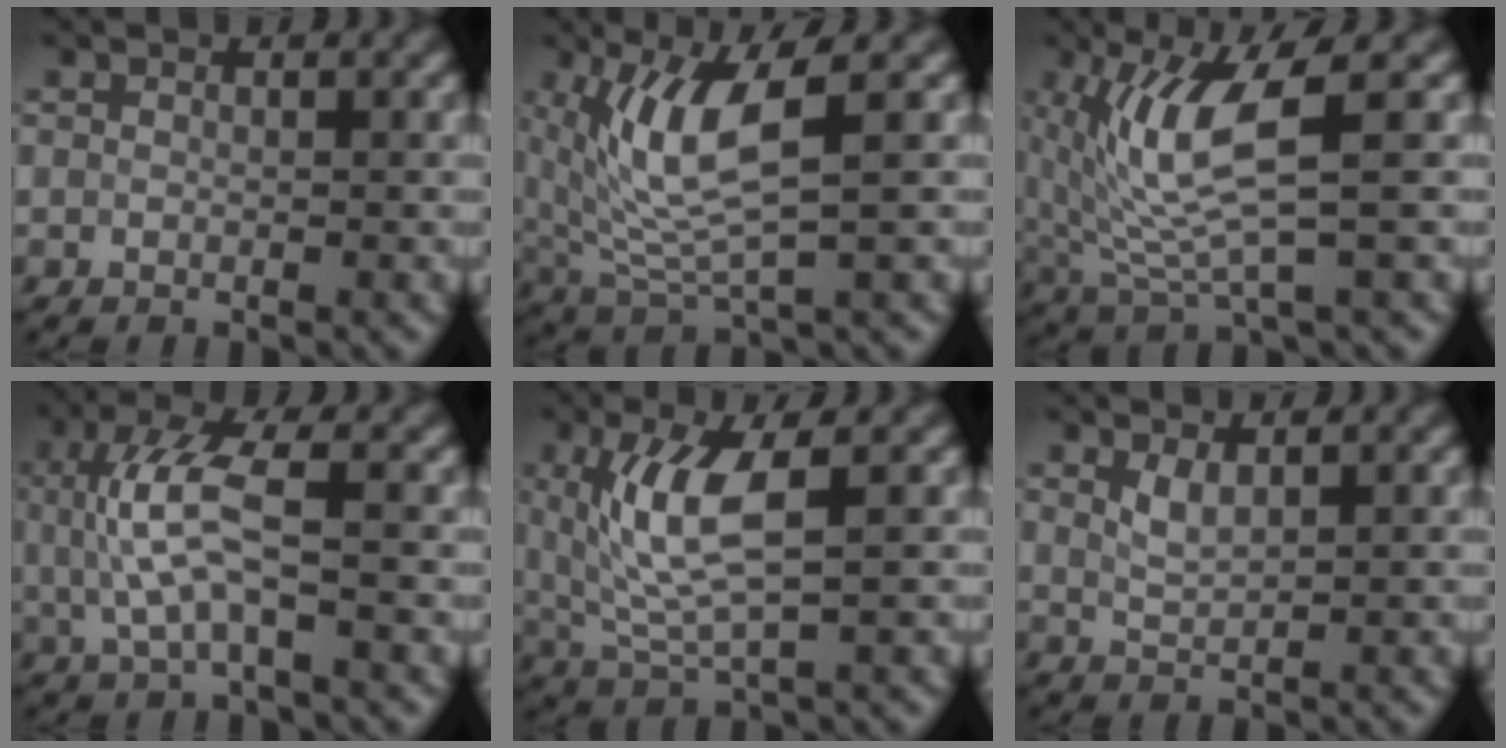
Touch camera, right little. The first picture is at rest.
{"total": 6.9, "force": [1.9, 1.7, 6.4], "torque": [-0.145, -0.009, 0.044]}
{"total": 7.0, "force": [1.4, 1.3, 6.7], "torque": [-0.151, -0.007, 0.034]}
{"total": 5.5, "force": [0.5, 1.6, 5.3], "torque": [-0.126, 0.002, 0.010]}
{"total": 6.1, "force": [1.4, 1.8, 5.6], "torque": [-0.126, -0.003, 0.032]}
{"total": 1.6, "force": [1.0, 0.5, 1.2], "torque": [-0.031, 0.000, 0.024]}